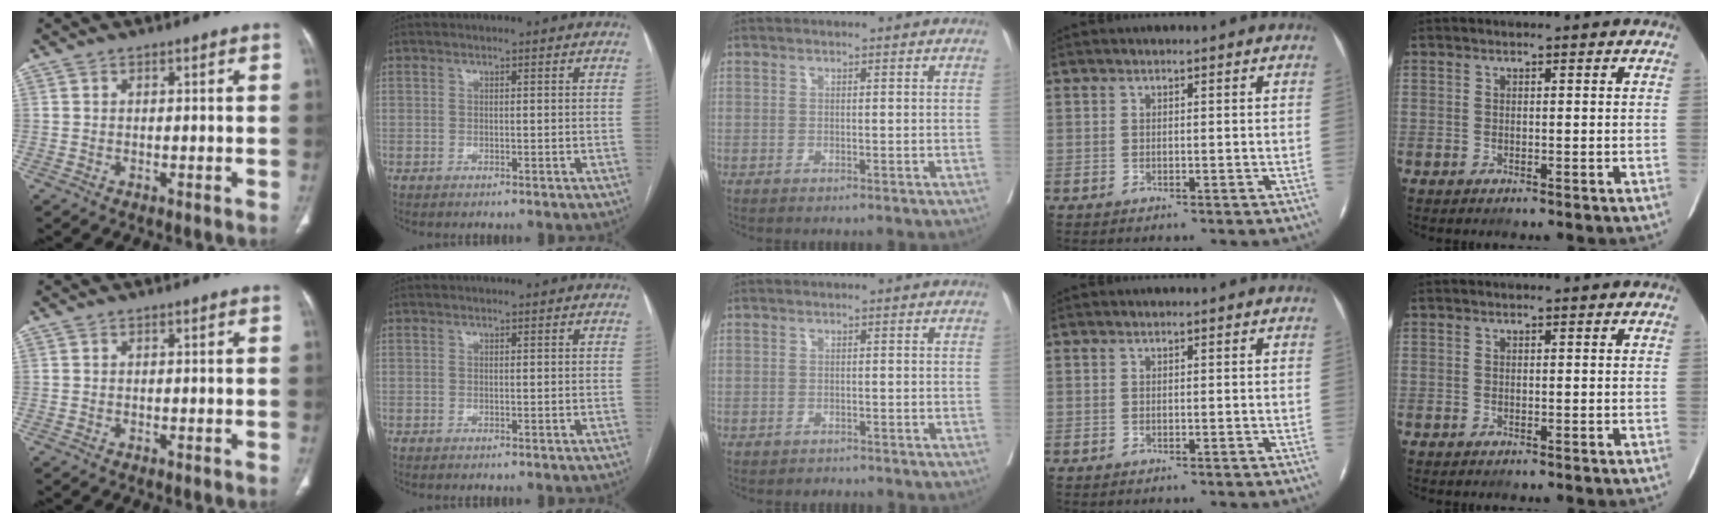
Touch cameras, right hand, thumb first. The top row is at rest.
{"middle": {"total": 1.0, "force": [-0.8, 0.5, -0.1], "torque": [-0.003, 0.000, -0.016]}}